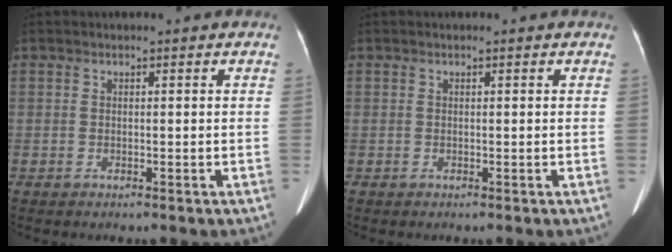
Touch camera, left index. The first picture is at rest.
{"total": 0.0}